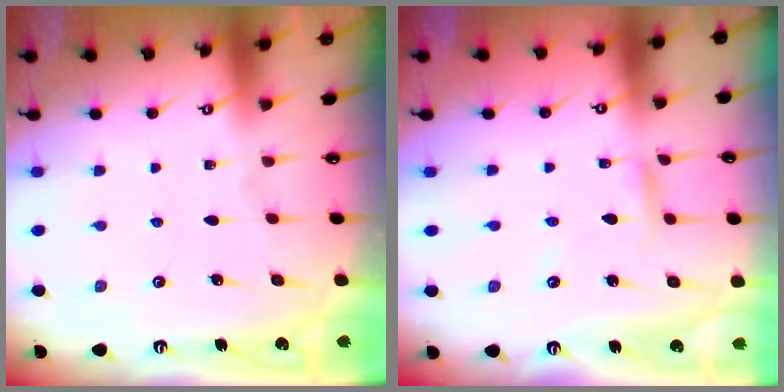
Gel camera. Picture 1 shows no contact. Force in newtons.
{"total": 4.0, "press": 4.0, "slide": 0.3}